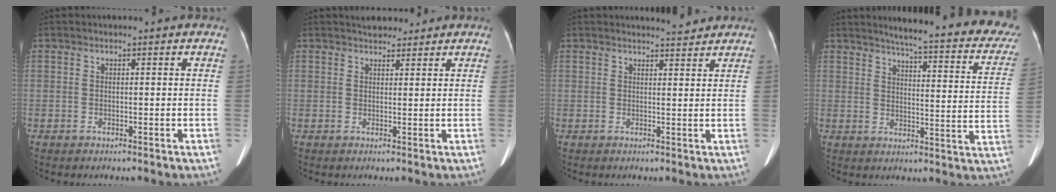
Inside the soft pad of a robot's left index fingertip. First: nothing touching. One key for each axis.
{"total": 3.3, "fx": 2.9, "fy": 1.3, "fz": 0.7, "tx": -0.008, "ty": 0.015, "tz": 0.043}
{"total": 2.8, "fx": 2.8, "fy": 0.0, "fz": 0.4, "tx": -0.010, "ty": -0.007, "tz": 0.037}
{"total": 24.7, "fx": 21.4, "fy": 3.1, "fz": 11.9, "tx": -0.145, "ty": -0.057, "tz": 0.239}